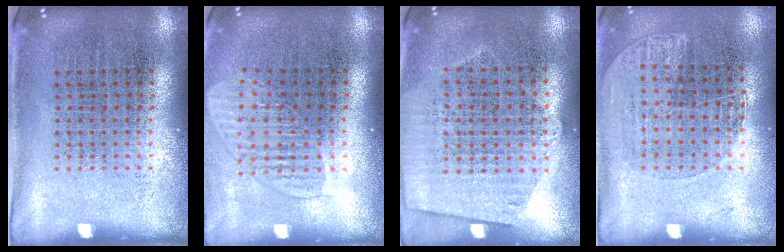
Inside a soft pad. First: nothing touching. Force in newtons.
{"total": 1.6, "press": 1.4, "slide": 0.8}
{"total": 1.2, "press": 1.1, "slide": 0.6}
{"total": 1.1, "press": 1.0, "slide": 0.5}